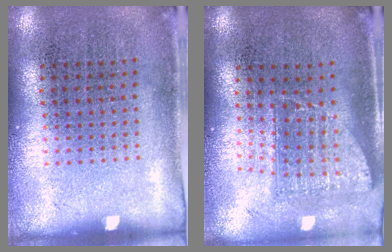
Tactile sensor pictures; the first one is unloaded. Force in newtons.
{"total": 1.6, "press": 1.2, "slide": 1.0}